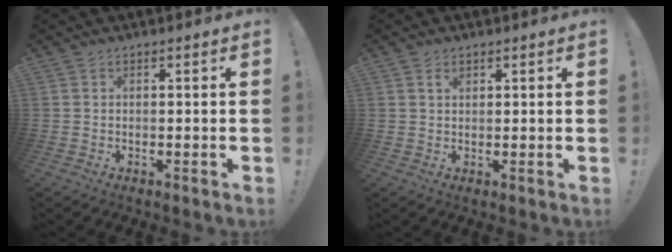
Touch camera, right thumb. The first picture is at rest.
{"total": 1.3, "force": [0.8, 0.7, 0.8], "torque": [-0.007, -0.003, 0.012]}